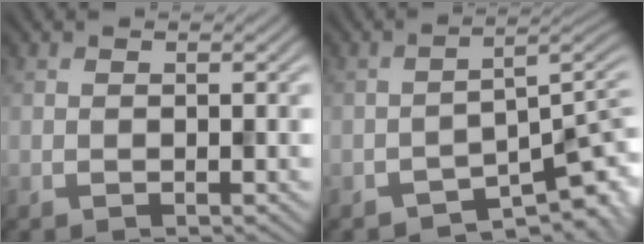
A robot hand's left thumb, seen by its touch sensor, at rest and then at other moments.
{"total": 6.8, "force": [-4.2, 2.0, 4.8], "torque": [-0.061, -0.002, -0.071]}